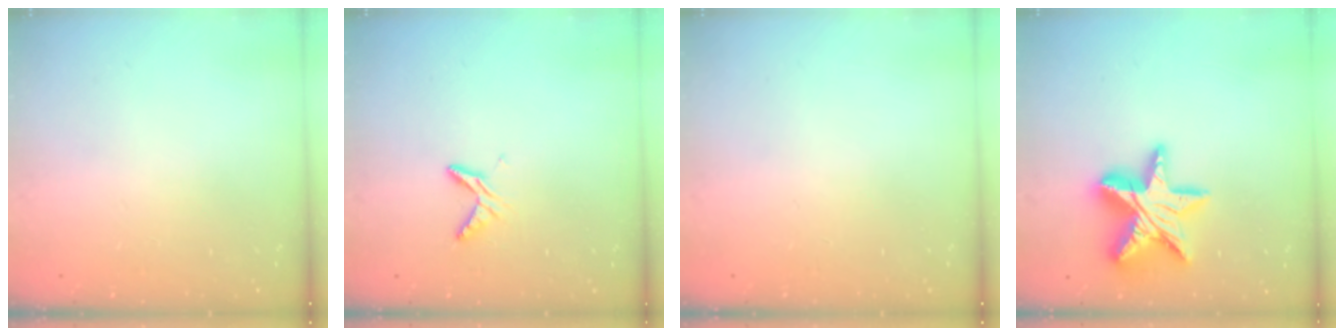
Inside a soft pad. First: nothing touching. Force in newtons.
{"total": 5.6, "press": 5.6, "slide": 0.4}
{"total": 0.0}
{"total": 17.9, "press": 17.9, "slide": 1.4}